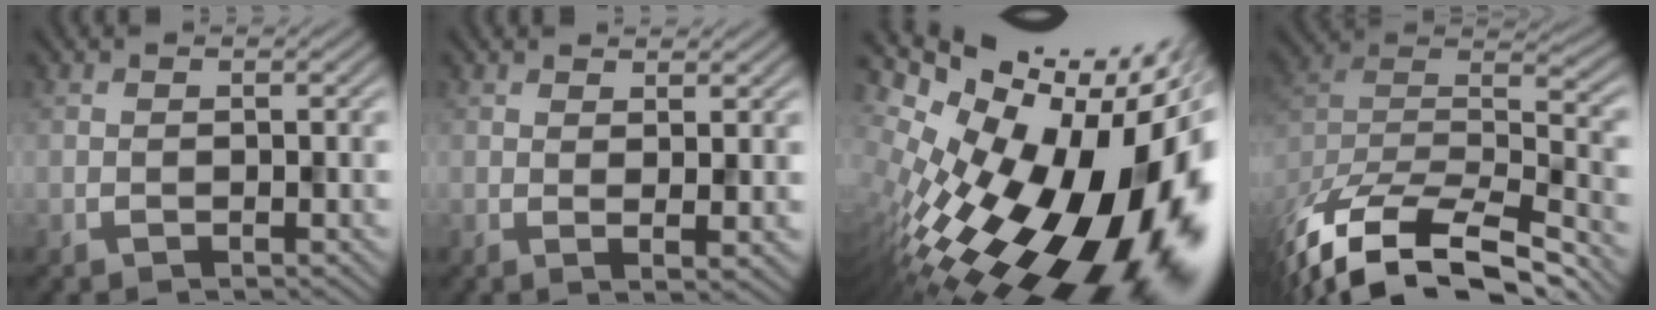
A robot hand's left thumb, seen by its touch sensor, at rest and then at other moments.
{"total": 2.2, "force": [1.1, 0.4, 1.8], "torque": [-0.028, 0.003, 0.032]}
{"total": 18.3, "force": [-4.1, 8.8, 15.5], "torque": [-0.228, -0.045, -0.046]}
{"total": 15.6, "force": [-12.9, 5.3, 7.0], "torque": [-0.165, -0.027, -0.191]}